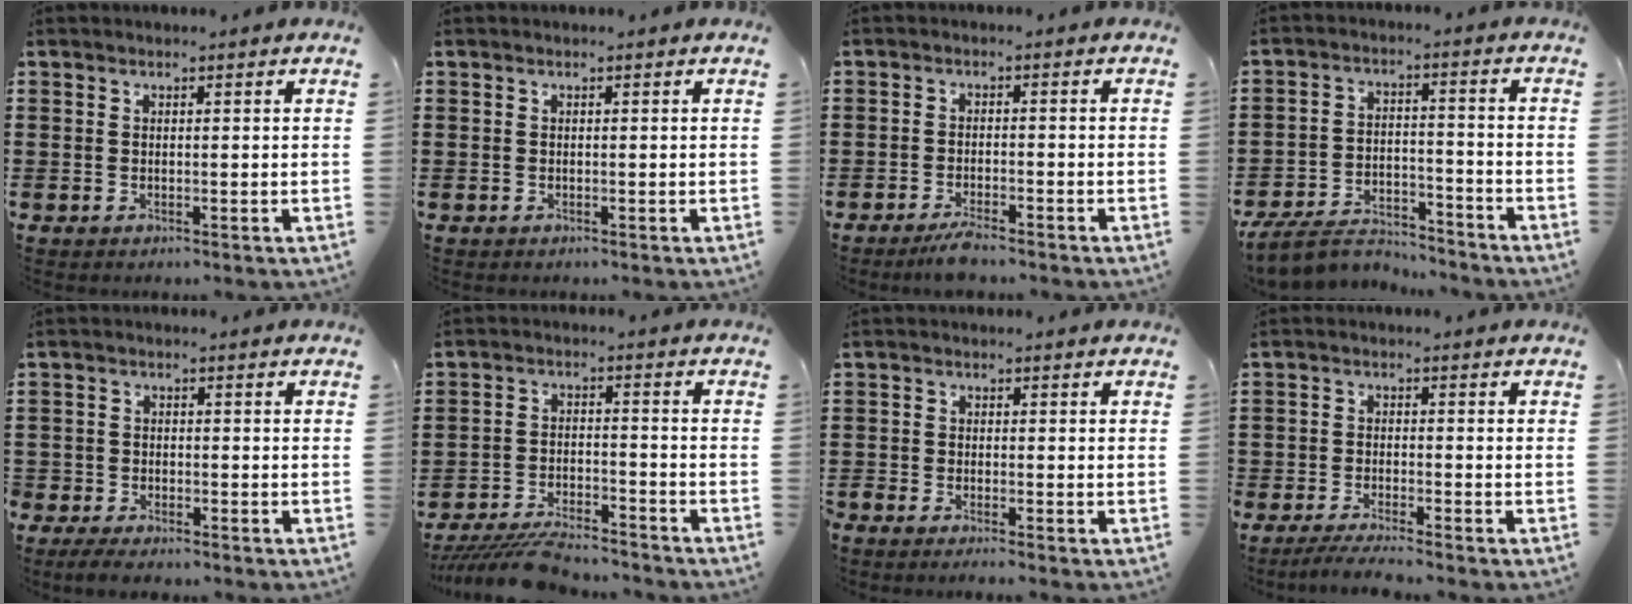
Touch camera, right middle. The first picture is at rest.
{"total": 0.0}
{"total": 2.8, "force": [-2.4, 0.2, 1.4], "torque": [-0.032, 0.001, -0.048]}
{"total": 6.8, "force": [-6.2, 1.6, 2.1], "torque": [-0.046, 0.011, -0.122]}
{"total": 2.7, "force": [-2.6, 0.7, 0.2], "torque": [-0.016, 0.002, -0.060]}
{"total": 6.3, "force": [-6.1, 0.6, 1.7], "torque": [-0.035, 0.004, -0.117]}
{"total": 1.6, "force": [-1.5, 0.0, 0.3], "torque": [-0.015, -0.001, -0.032]}
{"total": 3.6, "force": [-3.5, 0.1, 0.9], "torque": [-0.024, -0.003, -0.073]}